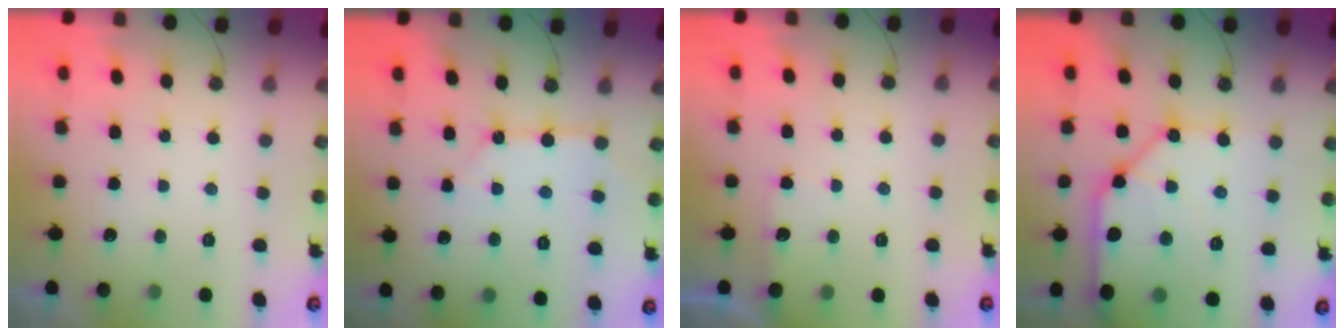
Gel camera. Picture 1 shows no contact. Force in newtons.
{"total": 6.3, "press": 6.3, "slide": 0.2}
{"total": 3.3, "press": 3.2, "slide": 0.4}
{"total": 16.2, "press": 16.1, "slide": 1.8}